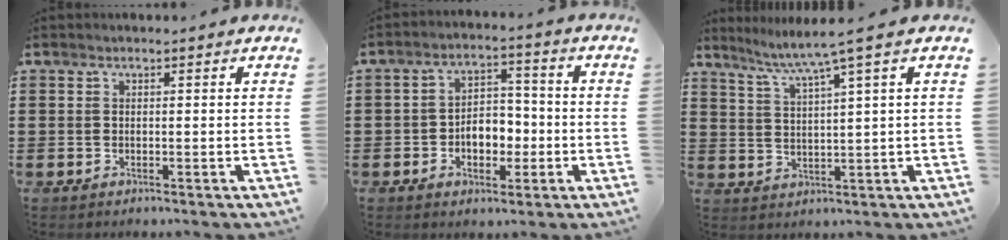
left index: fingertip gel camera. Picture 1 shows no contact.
{"total": 5.3, "force": [-1.5, 3.6, 3.6], "torque": [-0.063, 0.007, -0.032]}
{"total": 4.7, "force": [2.9, -1.0, 3.6], "torque": [-0.080, -0.020, 0.043]}